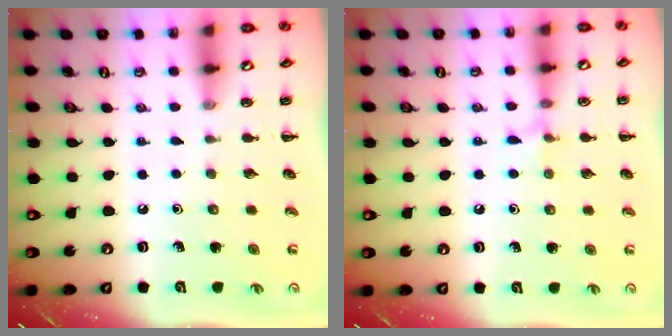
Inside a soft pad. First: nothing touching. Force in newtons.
{"total": 5.6, "press": 5.4, "slide": 1.5}